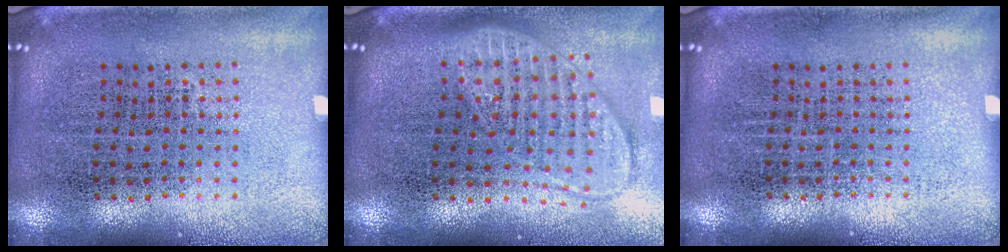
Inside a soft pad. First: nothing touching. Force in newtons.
{"total": 1.8, "press": 1.5, "slide": 1.0}
{"total": 0.0}